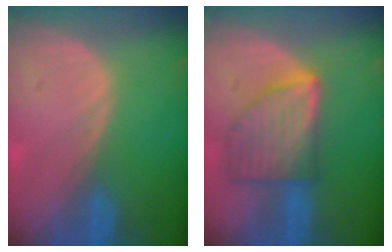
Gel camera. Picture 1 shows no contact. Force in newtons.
{"total": 8.1, "press": 8.1, "slide": 0.3}